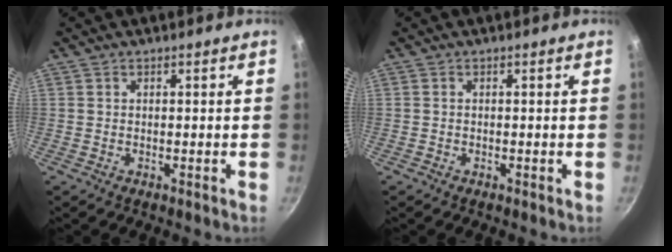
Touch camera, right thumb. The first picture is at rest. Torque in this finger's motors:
{"motor_torque": [0.04, -0.37, -0.34, 0.27, -0.04]}